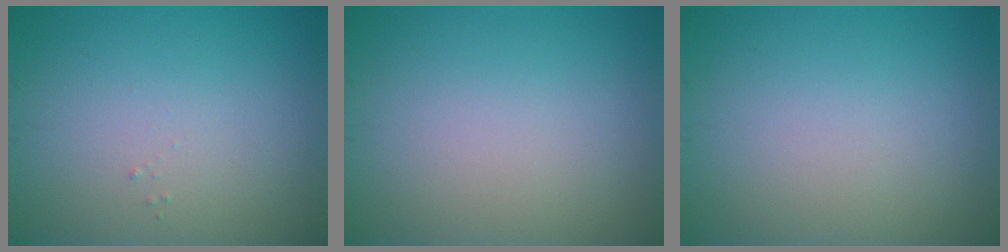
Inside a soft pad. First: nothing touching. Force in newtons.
{"total": 0.0}
{"total": 0.0}